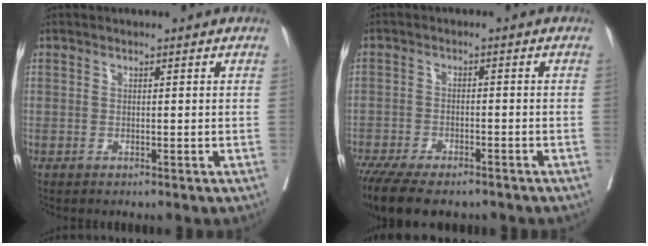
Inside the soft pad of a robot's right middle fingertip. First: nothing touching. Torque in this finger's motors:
{"motor_torque": [1.10, -1.04, 0.22, 0.12]}